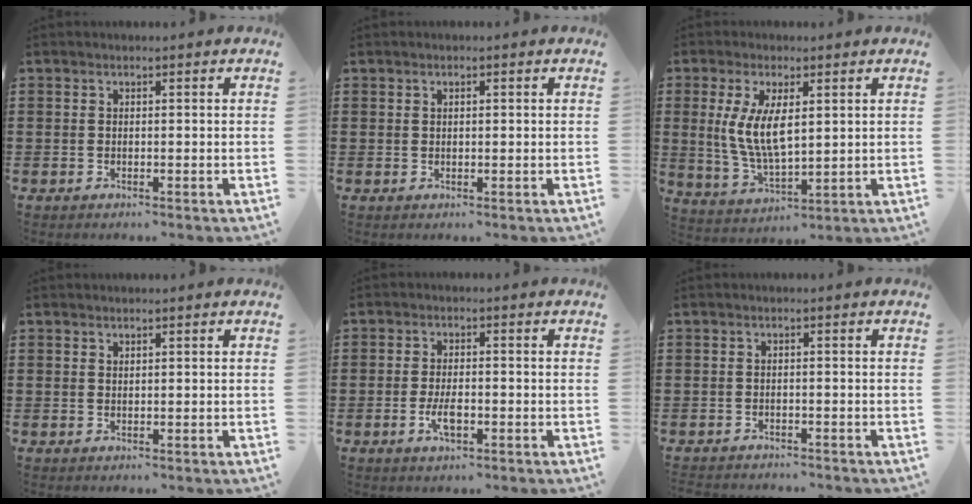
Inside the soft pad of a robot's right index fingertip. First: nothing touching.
{"total": 0.7, "force": [0.4, 0.4, 0.4], "torque": [-0.008, 0.004, 0.007]}
{"total": 7.7, "force": [1.1, 3.4, 6.8], "torque": [-0.146, 0.003, 0.018]}
{"total": 0.6, "force": [0.5, 0.3, 0.0], "torque": [-0.002, 0.001, 0.010]}
{"total": 3.7, "force": [-1.2, 1.2, 3.2], "torque": [-0.070, -0.006, -0.023]}
{"total": 1.1, "force": [-1.0, 0.2, -0.2], "torque": [-0.002, 0.003, -0.023]}